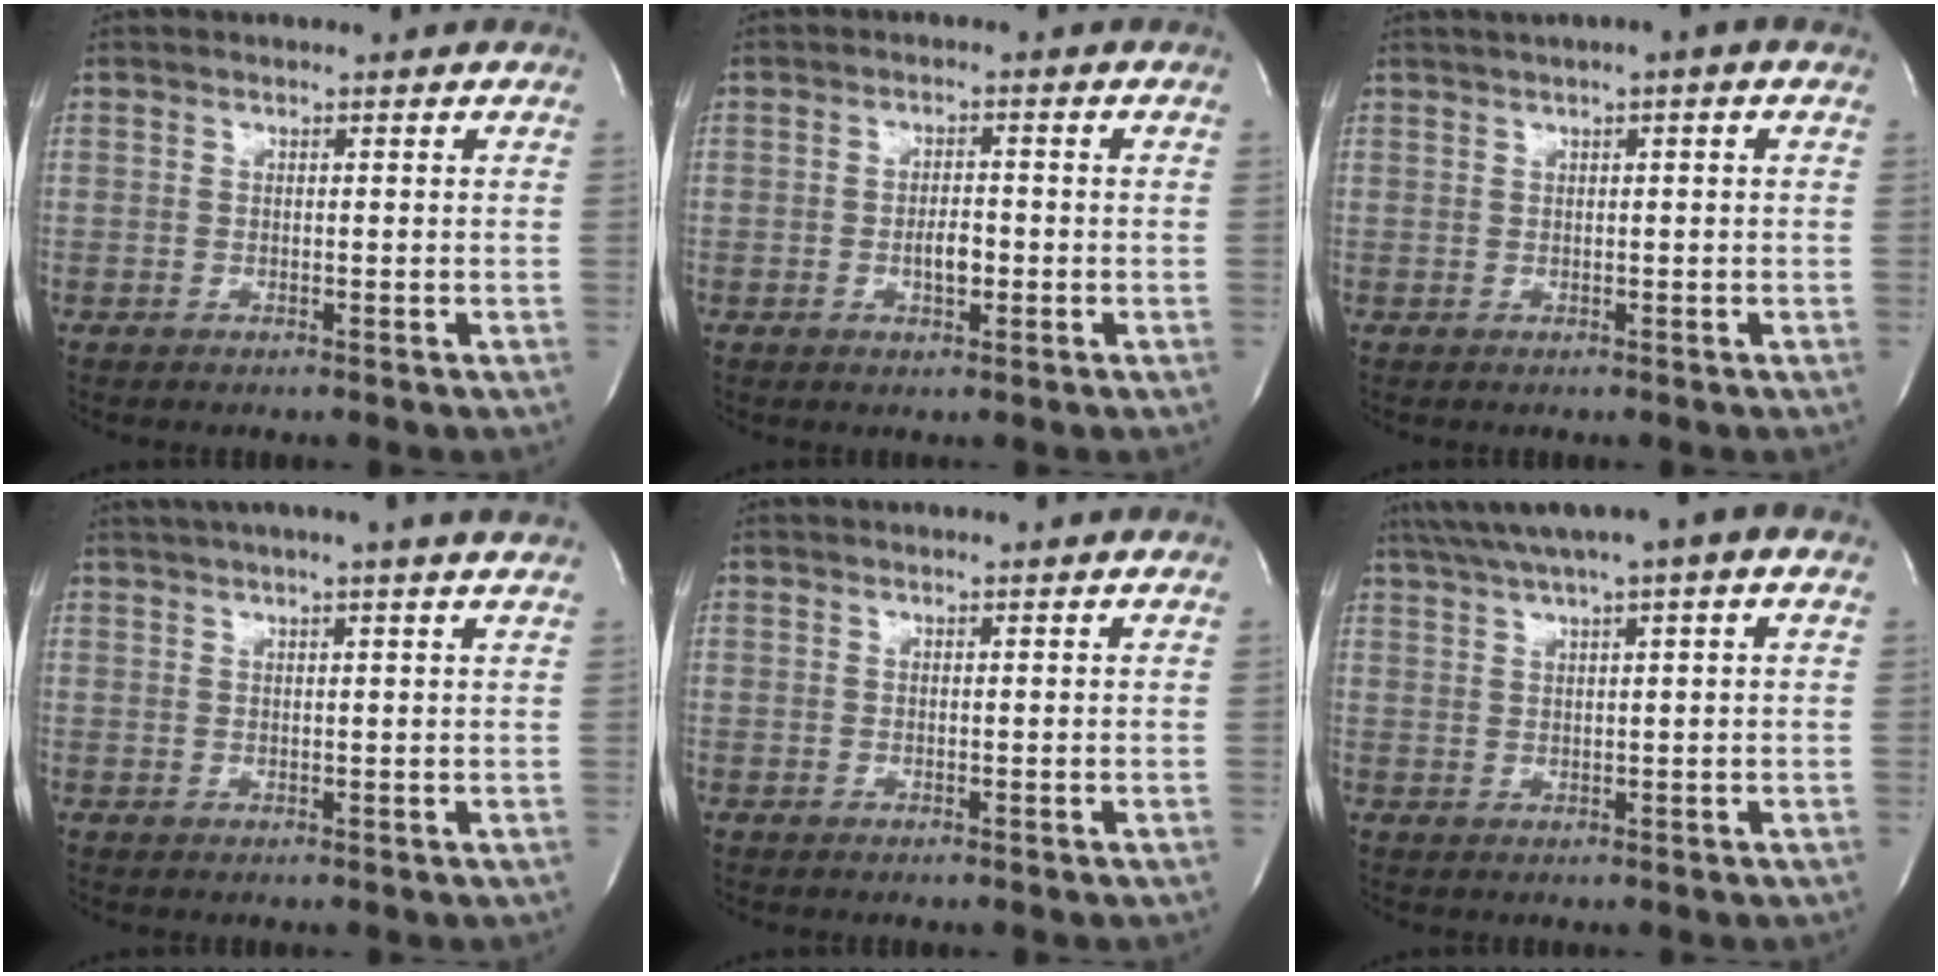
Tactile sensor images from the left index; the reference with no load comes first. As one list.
[{"total": 2.9, "force": [-0.9, 1.1, 2.5], "torque": [-0.041, 0.000, -0.014]}, {"total": 3.2, "force": [1.6, 0.1, 2.7], "torque": [-0.048, 0.012, 0.022]}, {"total": 8.1, "force": [6.6, -1.6, 4.5], "torque": [-0.067, 0.017, 0.076]}, {"total": 0.8, "force": [0.6, -0.4, 0.4], "torque": [-0.007, 0.006, 0.019]}, {"total": 7.7, "force": [5.0, 0.0, 5.9], "torque": [-0.103, 0.033, 0.079]}]